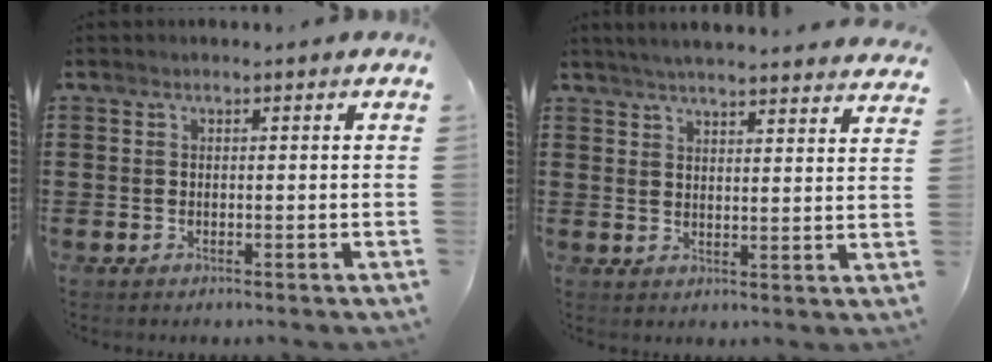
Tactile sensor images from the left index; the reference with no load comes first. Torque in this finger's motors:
{"motor_torque": [2.14, 0.00, 0.44, 0.09]}